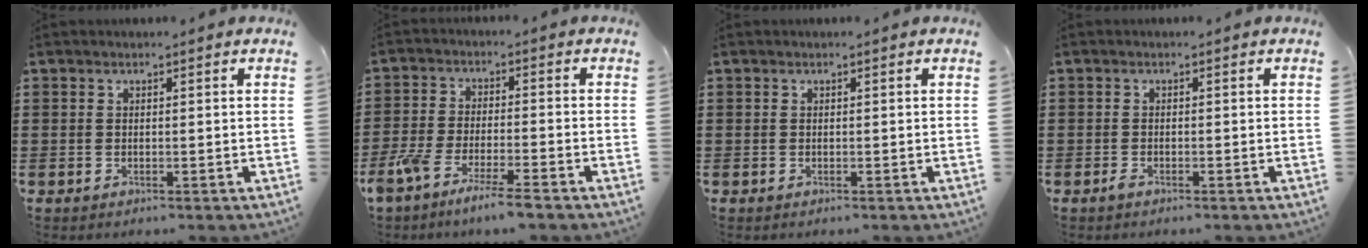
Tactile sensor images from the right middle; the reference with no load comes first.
{"total": 5.8, "force": [-4.8, 0.1, 3.2], "torque": [-0.073, -0.014, -0.092]}
{"total": 0.0}
{"total": 0.7, "force": [-0.5, 0.2, 0.4], "torque": [-0.011, -0.004, -0.008]}